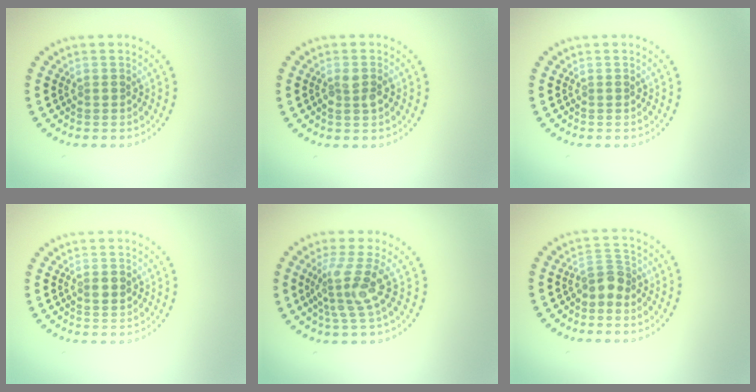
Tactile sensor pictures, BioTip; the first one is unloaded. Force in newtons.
{"total": 1.4, "press": 1.4, "slide": 0.4}
{"total": 0.0}
{"total": 1.1, "press": 1.1, "slide": 0.2}
{"total": 3.5, "press": 2.5, "slide": 2.4}
{"total": 2.1, "press": 1.6, "slide": 1.4}